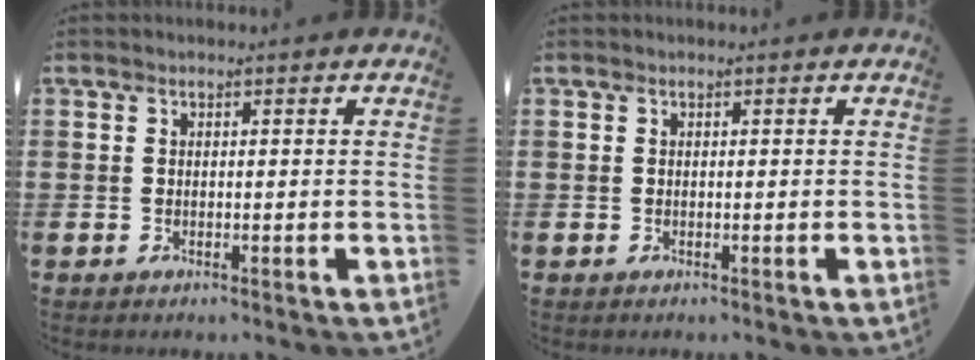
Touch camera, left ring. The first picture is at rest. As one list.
[{"total": 0.0}]